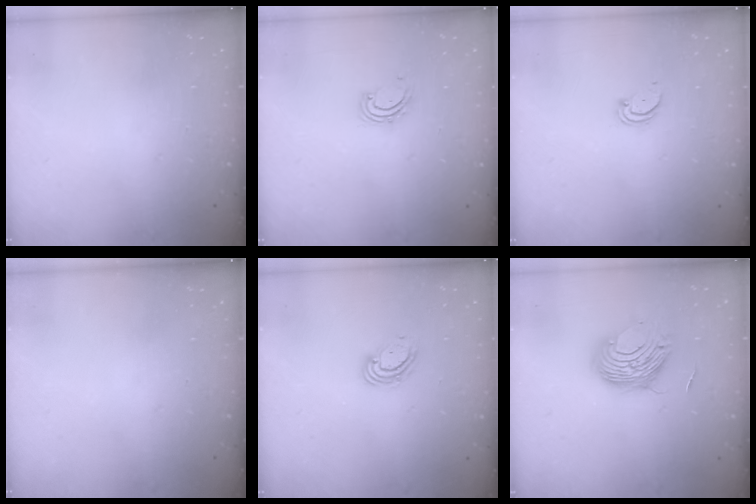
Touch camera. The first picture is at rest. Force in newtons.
{"total": 2.9, "press": 2.9, "slide": 0.4}
{"total": 1.4, "press": 1.3, "slide": 0.1}
{"total": 0.0}
{"total": 5.0, "press": 4.9, "slide": 0.5}
{"total": 9.9, "press": 9.9, "slide": 0.7}